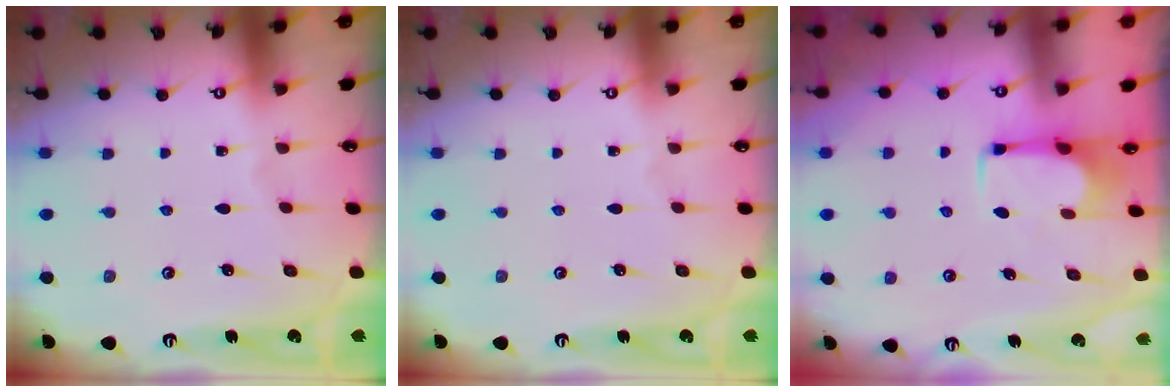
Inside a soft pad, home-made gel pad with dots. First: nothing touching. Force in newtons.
{"total": 0.0}
{"total": 2.9, "press": 2.9, "slide": 0.5}